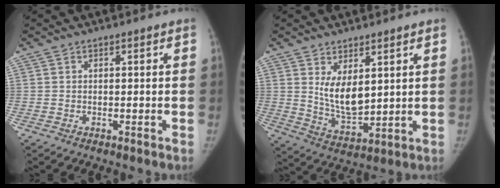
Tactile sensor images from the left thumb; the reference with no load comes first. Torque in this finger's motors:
{"motor_torque": [1.19, 1.30, 0.80, -0.93, 0.23]}